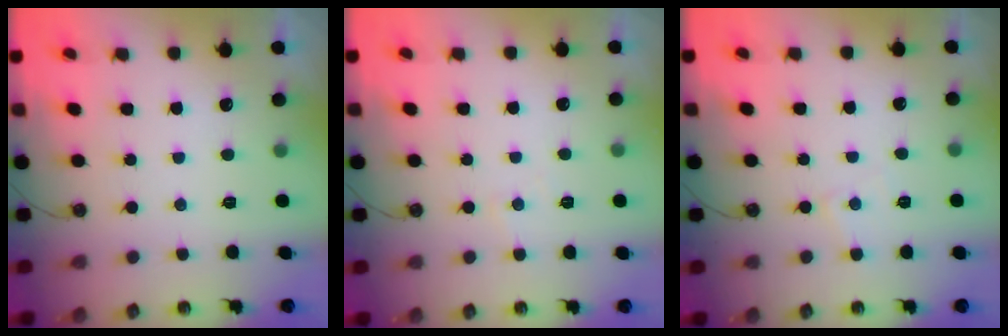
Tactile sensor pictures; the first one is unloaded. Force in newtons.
{"total": 3.0, "press": 2.9, "slide": 0.6}
{"total": 4.6, "press": 4.5, "slide": 0.7}